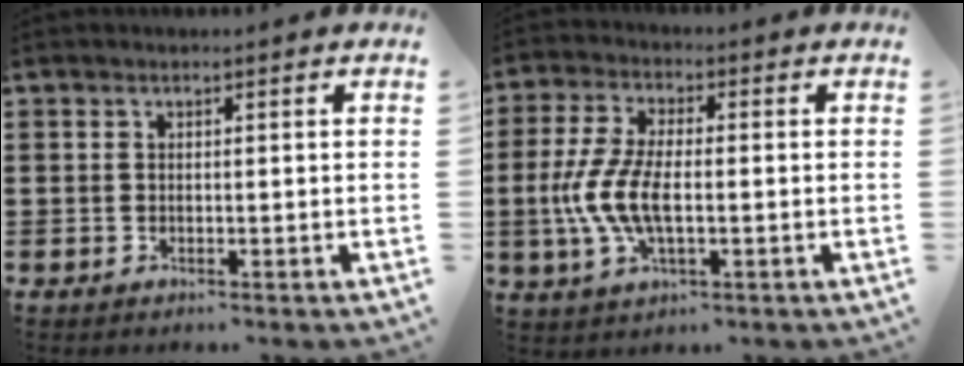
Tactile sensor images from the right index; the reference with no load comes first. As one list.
[{"total": 8.1, "force": [-1.3, 3.5, 7.2], "torque": [-0.174, -0.009, -0.033]}]